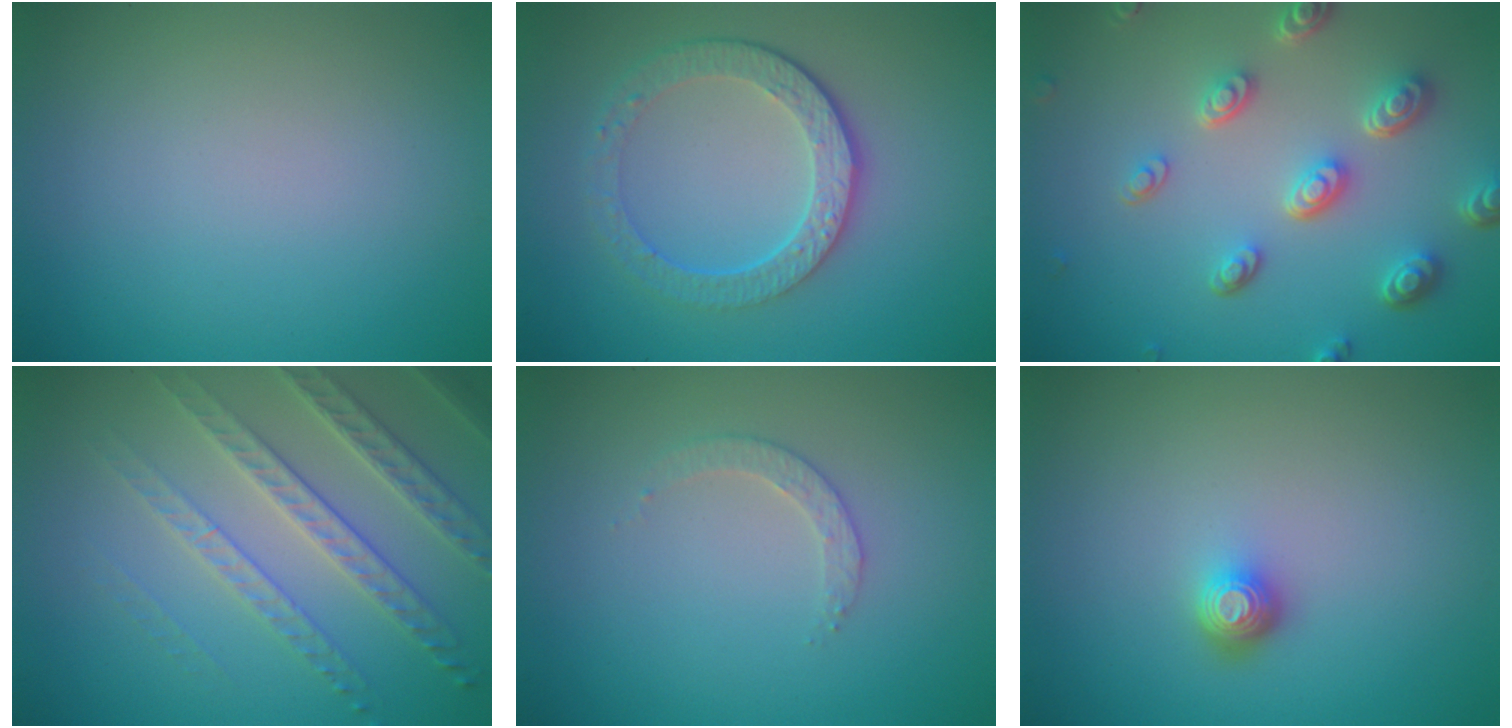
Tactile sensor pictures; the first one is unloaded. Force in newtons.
{"total": 4.8, "press": 3.4, "slide": 3.4}
{"total": 5.2, "press": 3.9, "slide": 3.5}
{"total": 4.8, "press": 4.1, "slide": 2.5}
{"total": 1.6, "press": 1.5, "slide": 0.3}
{"total": 1.8, "press": 1.3, "slide": 1.2}